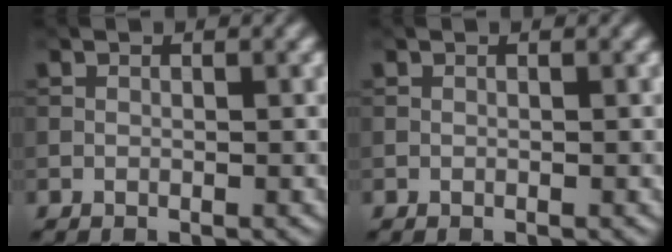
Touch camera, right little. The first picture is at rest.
{"total": 0.0}